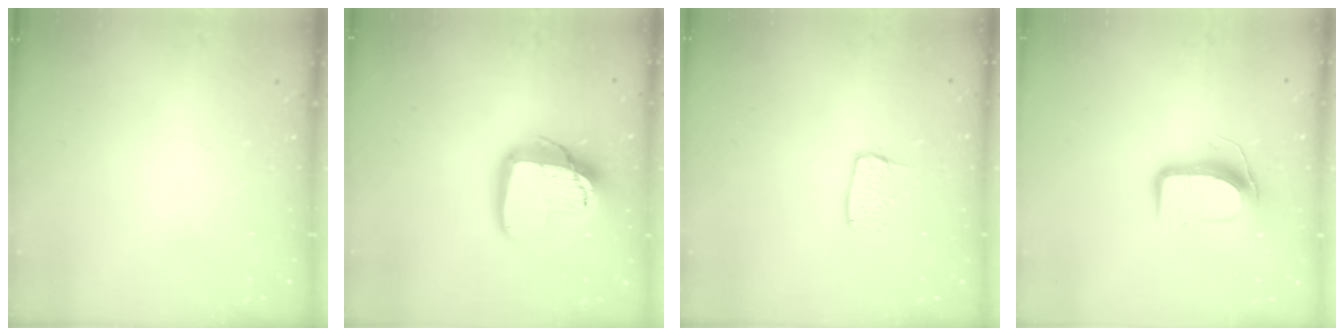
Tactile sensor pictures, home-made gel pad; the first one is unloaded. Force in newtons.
{"total": 14.7, "press": 14.6, "slide": 1.2}
{"total": 5.5, "press": 5.5, "slide": 0.2}
{"total": 9.4, "press": 9.3, "slide": 0.9}